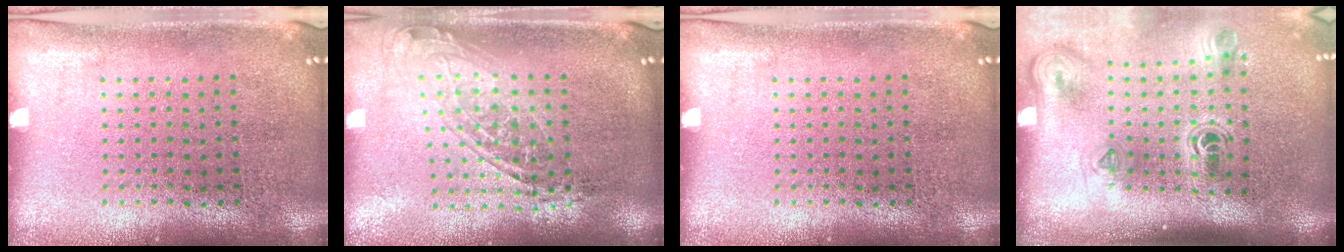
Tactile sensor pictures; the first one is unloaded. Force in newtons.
{"total": 1.7, "press": 1.3, "slide": 1.0}
{"total": 0.0}
{"total": 2.3, "press": 1.5, "slide": 1.7}